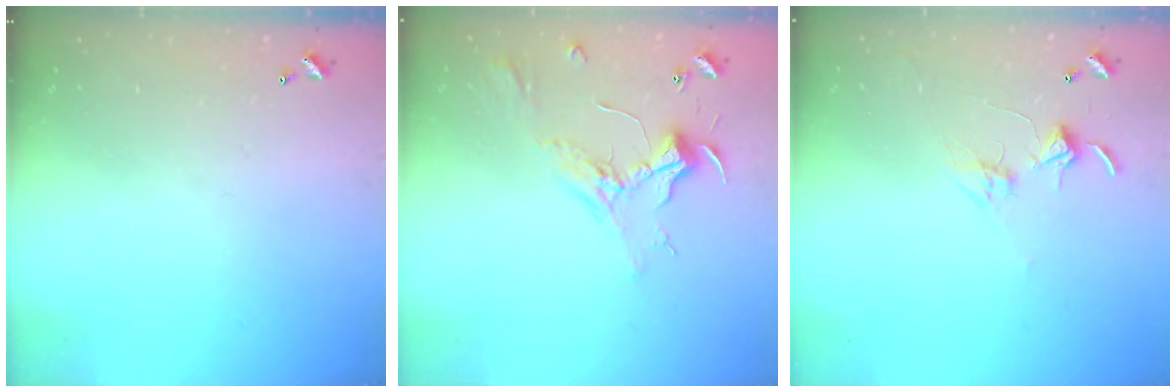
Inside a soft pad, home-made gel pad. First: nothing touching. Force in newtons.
{"total": 2.3, "press": 2.2, "slide": 0.9}
{"total": 2.8, "press": 2.8, "slide": 0.2}